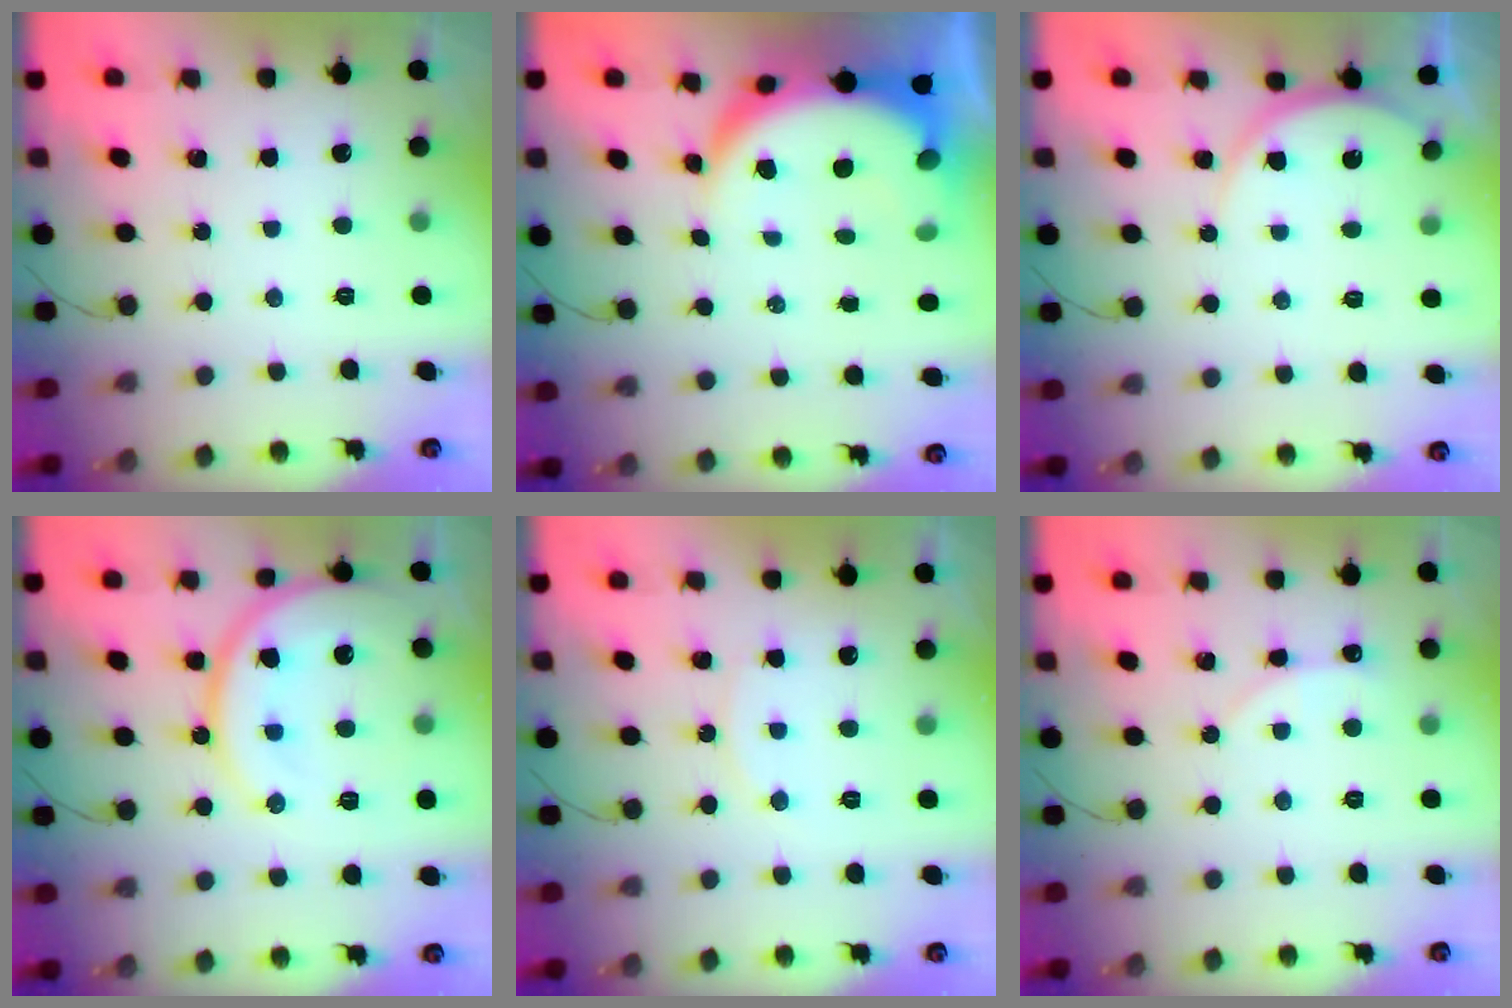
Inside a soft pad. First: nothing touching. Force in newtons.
{"total": 9.6, "press": 9.6, "slide": 1.2}
{"total": 6.1, "press": 6.1, "slide": 0.7}
{"total": 15.8, "press": 15.7, "slide": 1.4}
{"total": 7.1, "press": 7.0, "slide": 0.6}
{"total": 2.7, "press": 2.7, "slide": 0.4}